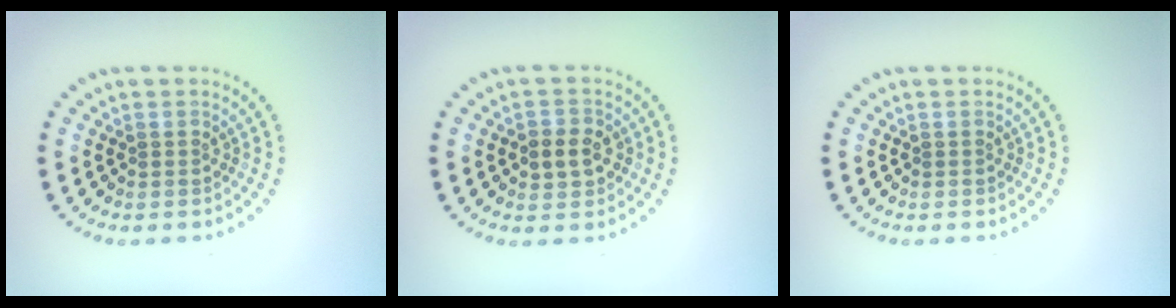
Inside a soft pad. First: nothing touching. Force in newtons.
{"total": 2.6, "press": 2.6, "slide": 0.5}
{"total": 0.0}